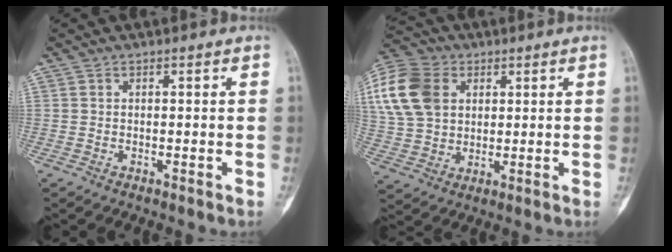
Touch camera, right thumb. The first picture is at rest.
{"total": 16.7, "force": [4.7, 12.4, 10.1], "torque": [-0.211, 0.009, 0.088]}